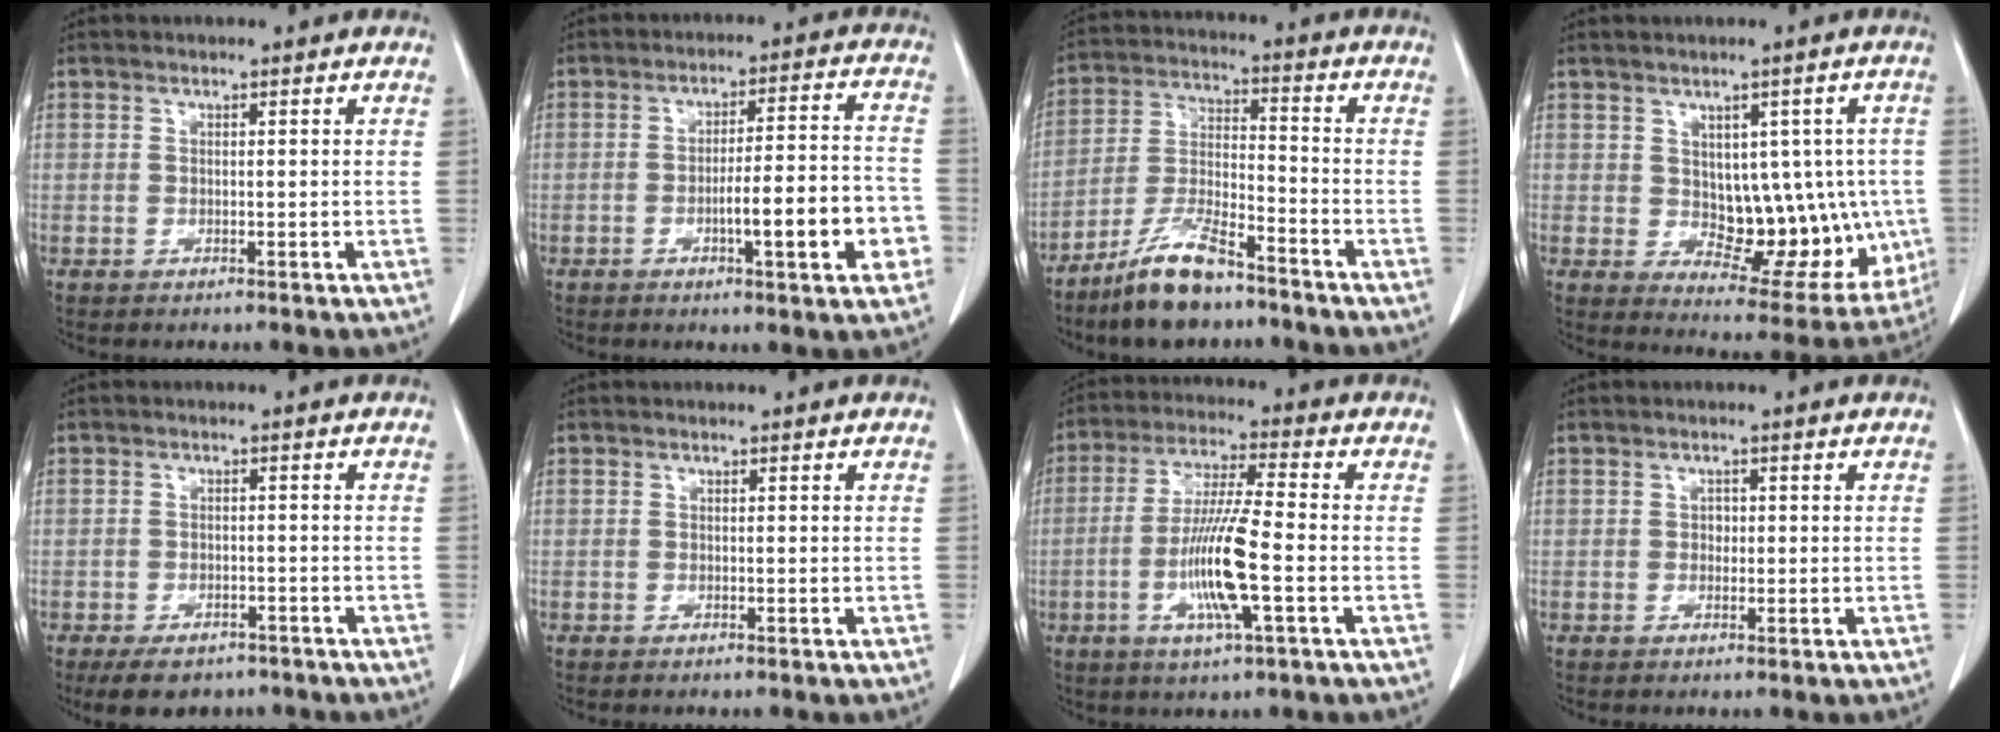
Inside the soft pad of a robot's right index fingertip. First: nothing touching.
{"total": 11.1, "force": [-3.8, 1.5, 10.3], "torque": [-0.146, 0.015, -0.051]}
{"total": 10.7, "force": [-8.1, 2.3, 6.6], "torque": [-0.139, -0.013, -0.155]}
{"total": 13.4, "force": [-0.2, 7.4, 11.2], "torque": [-0.121, 0.010, 0.023]}
{"total": 7.0, "force": [-5.4, 3.6, 2.5], "torque": [-0.033, 0.001, -0.076]}
{"total": 0.0}
{"total": 11.2, "force": [-3.1, 0.4, 10.8], "torque": [-0.212, -0.011, -0.063]}
{"total": 1.0, "force": [0.0, 0.8, 0.5], "torque": [-0.006, 0.003, -0.001]}